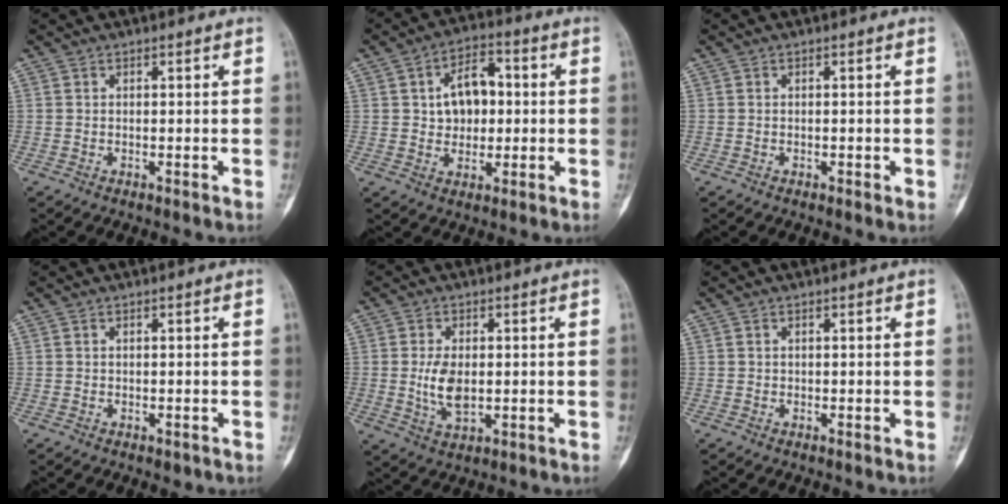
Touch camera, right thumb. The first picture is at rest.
{"total": 9.2, "force": [1.0, 6.3, 6.6], "torque": [-0.072, 0.015, 0.012]}
{"total": 0.9, "force": [-0.2, 0.4, 0.8], "torque": [-0.011, -0.001, -0.005]}
{"total": 0.7, "force": [-0.2, 0.5, 0.5], "torque": [-0.001, 0.000, 0.000]}
{"total": 6.1, "force": [-0.1, 3.4, 5.0], "torque": [-0.097, -0.008, 0.004]}
{"total": 0.0}